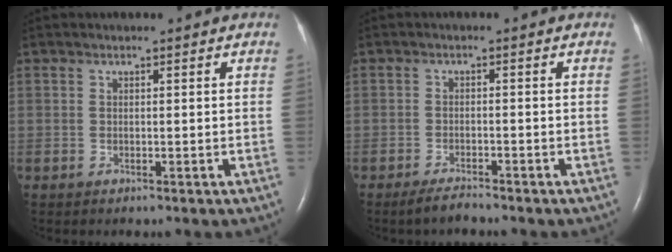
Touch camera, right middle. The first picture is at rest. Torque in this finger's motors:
{"motor_torque": [0.28, -0.30, 0.00, 0.00]}